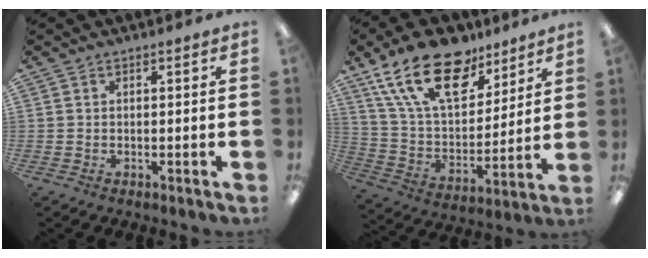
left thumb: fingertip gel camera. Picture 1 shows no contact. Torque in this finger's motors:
{"motor_torque": [0.39, 0.41, 1.54, -1.23, 0.47]}